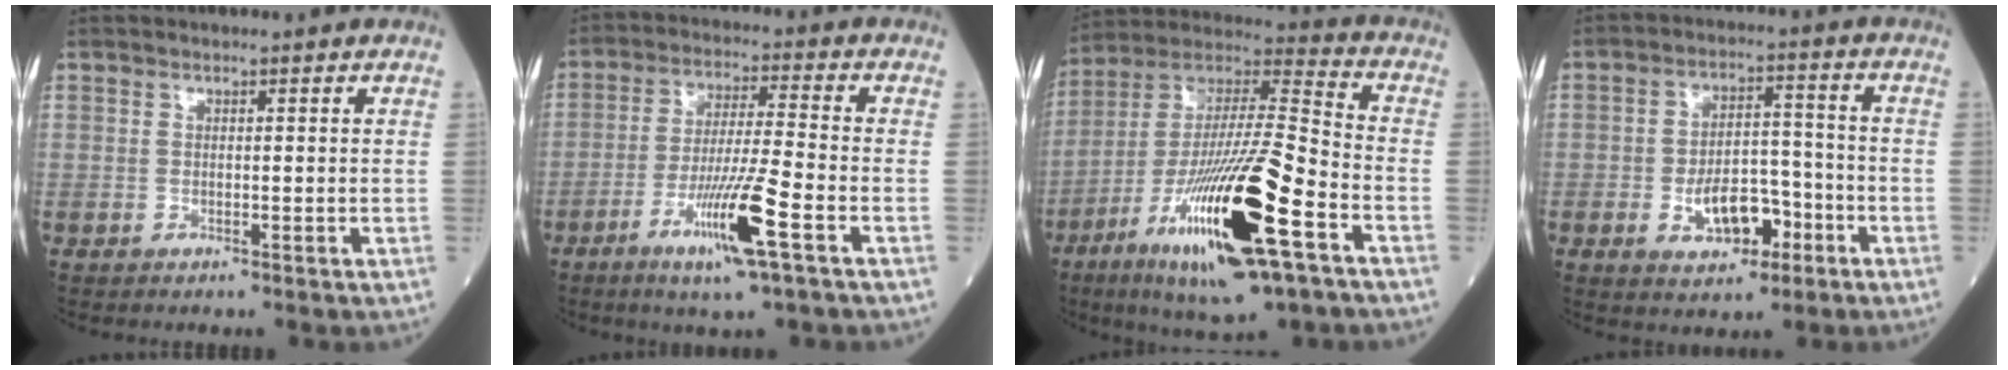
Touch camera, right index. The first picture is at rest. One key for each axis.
{"total": 10.9, "fx": -5.1, "fy": -0.3, "fz": 9.6, "tx": -0.183, "ty": -0.017, "tz": -0.094}
{"total": 24.7, "fx": -10.3, "fy": 3.1, "fz": 22.2, "tx": -0.420, "ty": -0.037, "tz": -0.179}
{"total": 8.2, "fx": -3.3, "fy": 4.2, "fz": 6.2, "tx": -0.107, "ty": 0.012, "tz": -0.050}